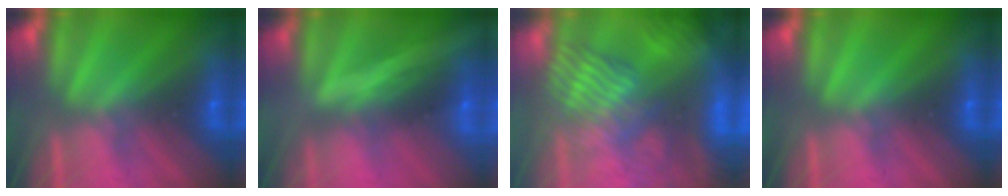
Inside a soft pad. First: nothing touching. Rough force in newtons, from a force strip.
{"total": 1.9}
{"total": 9.5}
{"total": 0.0}